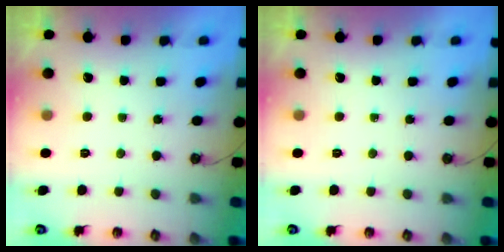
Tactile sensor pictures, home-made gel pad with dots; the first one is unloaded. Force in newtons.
{"total": 0.0}